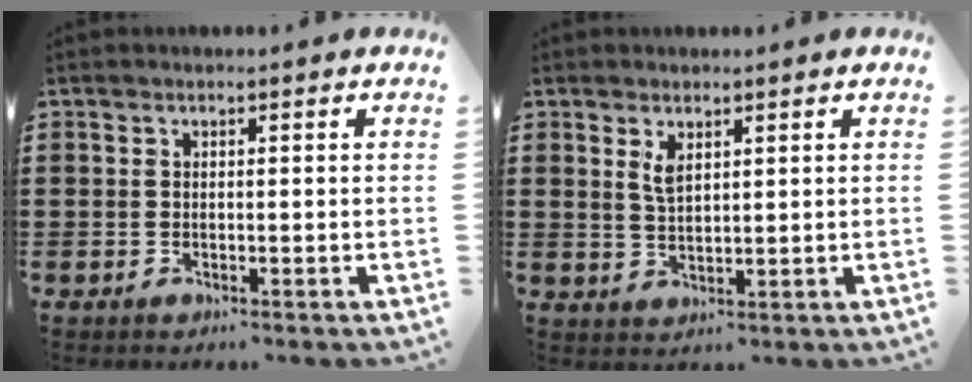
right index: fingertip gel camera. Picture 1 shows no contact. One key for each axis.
{"total": 2.8, "fx": 1.5, "fy": 1.1, "fz": 2.0, "tx": -0.045, "ty": 0.003, "tz": 0.027}